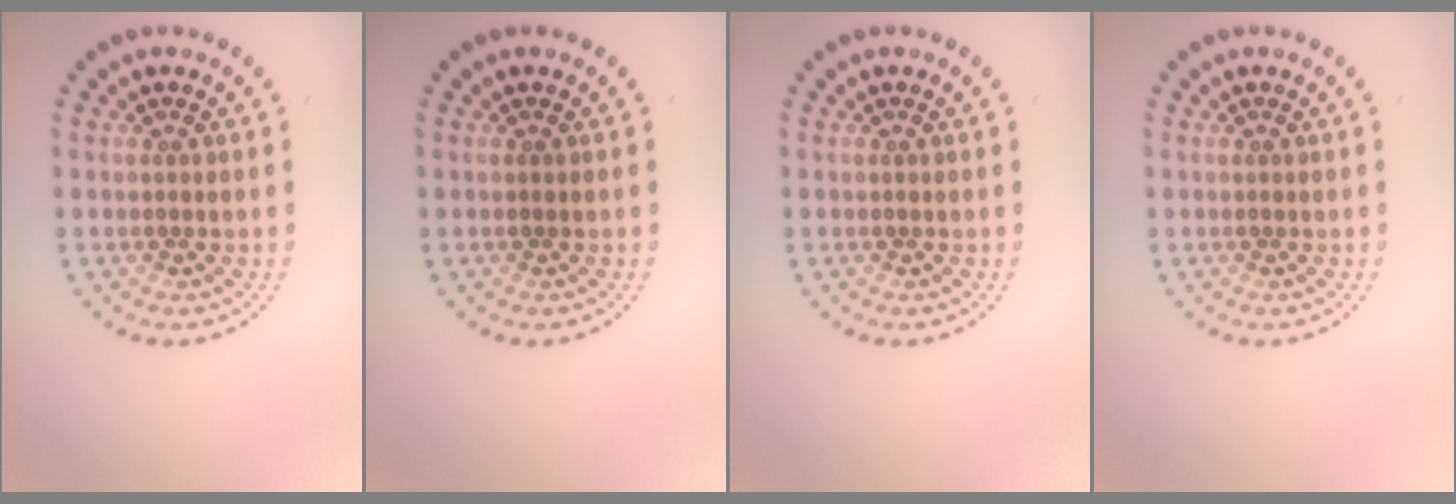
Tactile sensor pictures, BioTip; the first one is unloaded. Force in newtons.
{"total": 0.0}
{"total": 0.0}
{"total": 0.0}